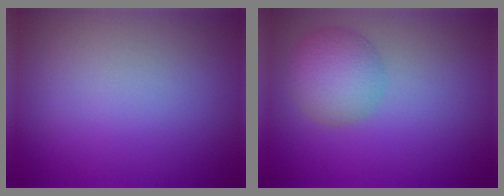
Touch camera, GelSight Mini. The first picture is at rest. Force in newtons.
{"total": 3.7, "press": 3.7, "slide": 0.1}